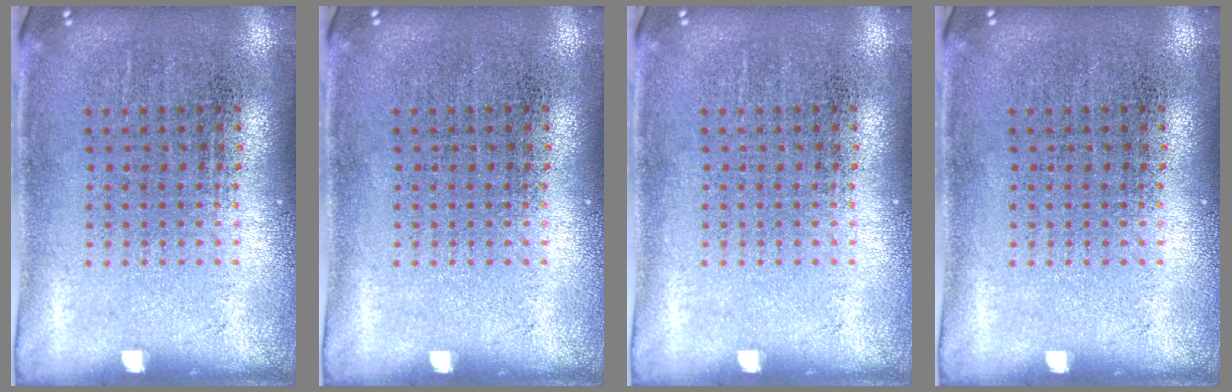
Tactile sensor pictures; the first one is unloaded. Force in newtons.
{"total": 0.0}
{"total": 0.0}
{"total": 0.0}